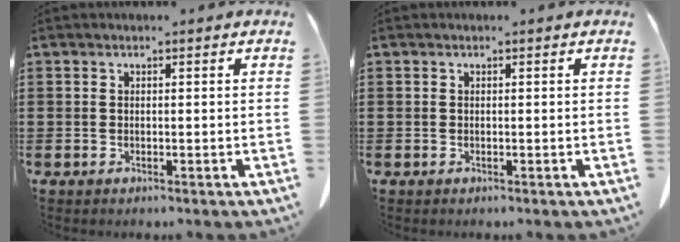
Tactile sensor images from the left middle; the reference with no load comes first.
{"total": 0.0}